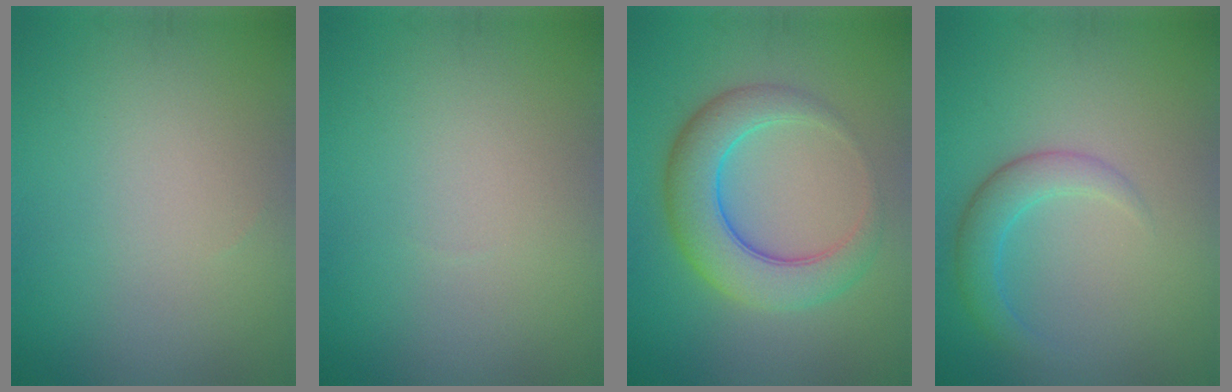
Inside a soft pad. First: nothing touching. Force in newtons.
{"total": 0.0}
{"total": 6.3, "press": 6.3, "slide": 0.1}
{"total": 2.8, "press": 2.8, "slide": 0.1}